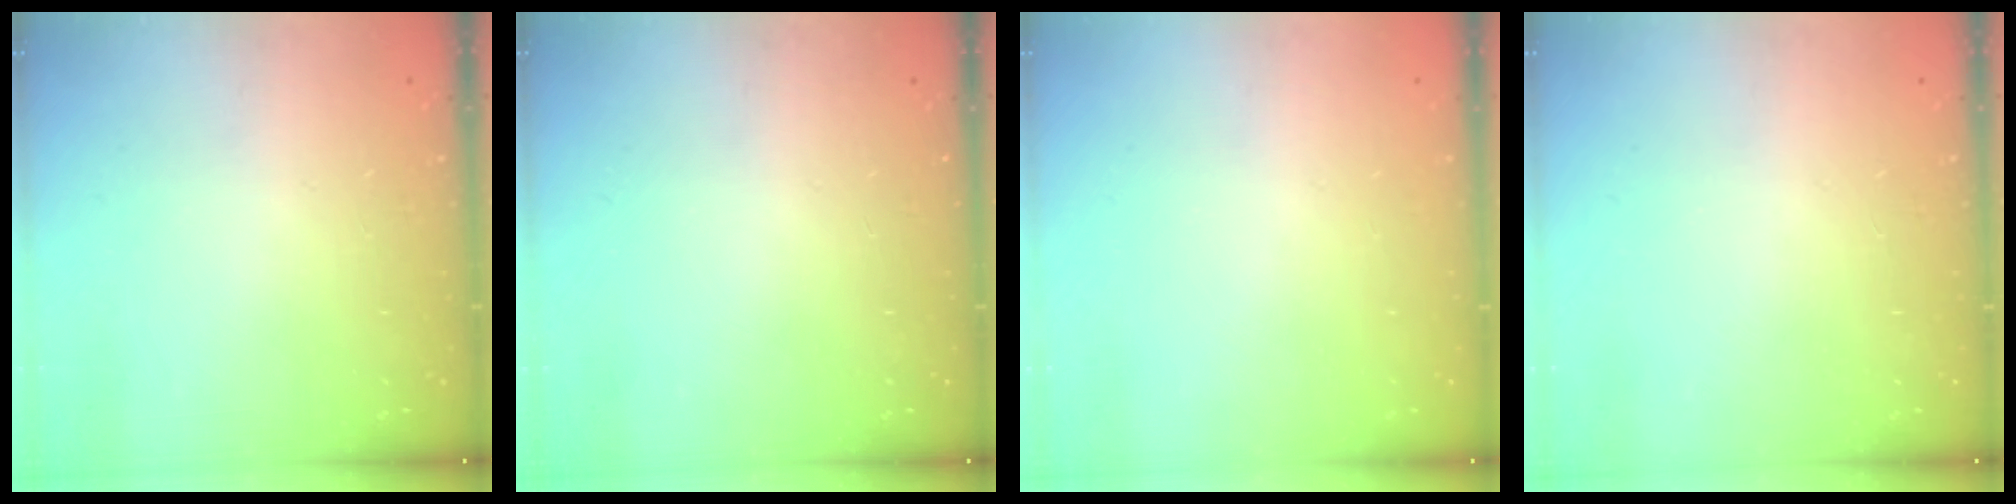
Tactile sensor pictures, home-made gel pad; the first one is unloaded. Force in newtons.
{"total": 0.0}
{"total": 0.0}
{"total": 0.0}